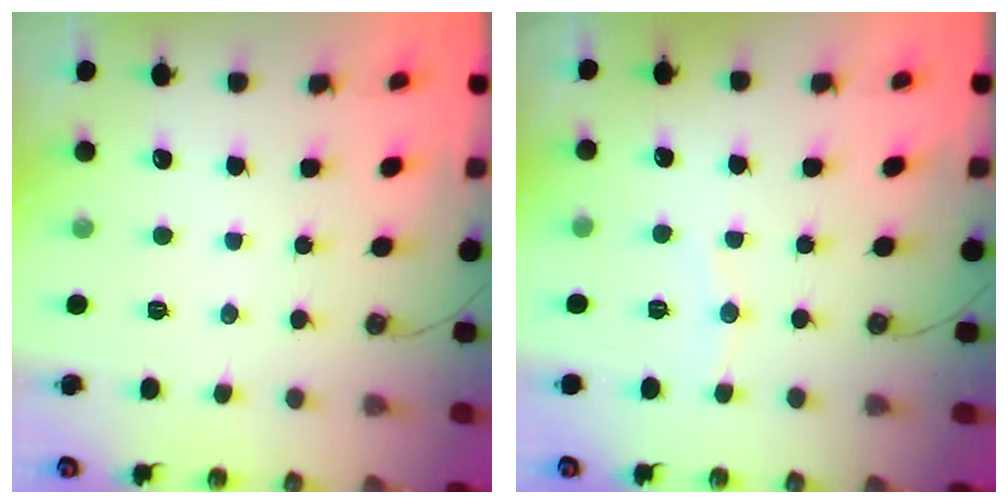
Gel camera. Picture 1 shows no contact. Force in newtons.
{"total": 4.2, "press": 4.1, "slide": 1.0}